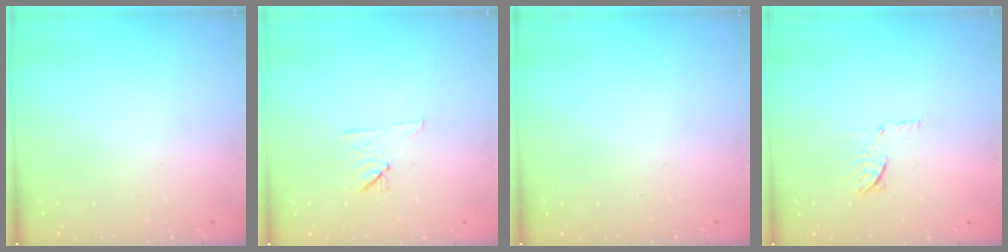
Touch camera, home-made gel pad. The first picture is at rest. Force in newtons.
{"total": 7.3, "press": 7.2, "slide": 1.3}
{"total": 0.0}
{"total": 5.7, "press": 5.6, "slide": 0.8}